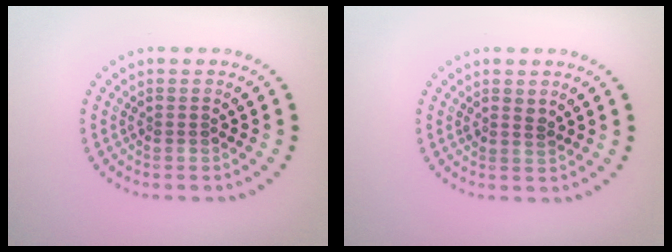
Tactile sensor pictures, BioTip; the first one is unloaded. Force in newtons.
{"total": 1.0, "press": 0.8, "slide": 0.6}